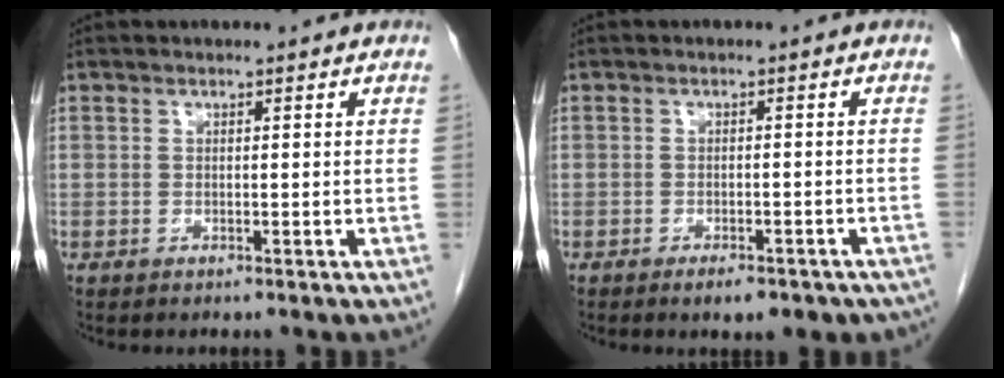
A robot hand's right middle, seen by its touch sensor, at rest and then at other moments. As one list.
[{"total": 6.5, "force": [-5.0, 2.5, 3.4], "torque": [-0.030, 0.003, -0.059]}]